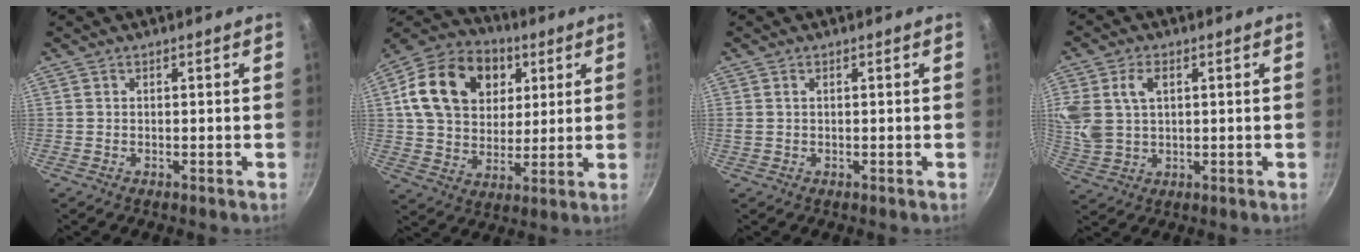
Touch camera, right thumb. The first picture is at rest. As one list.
[{"total": 20.6, "force": [6.3, 15.5, 12.0], "torque": [-0.187, 0.005, 0.101]}, {"total": 0.8, "force": [0.2, 0.5, 0.6], "torque": [-0.011, 0.002, 0.005]}, {"total": 11.0, "force": [3.1, 7.7, 7.3], "torque": [-0.149, -0.001, 0.064]}]